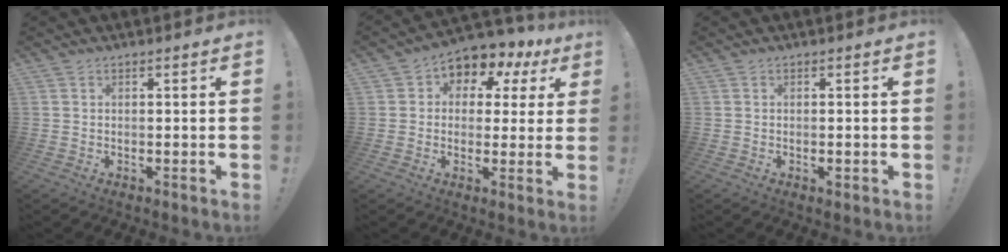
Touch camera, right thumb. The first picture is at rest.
{"total": 6.3, "force": [2.3, 5.2, 2.7], "torque": [-0.031, -0.026, 0.043]}
{"total": 1.0, "force": [-0.6, 0.3, 0.7], "torque": [-0.009, 0.000, -0.010]}